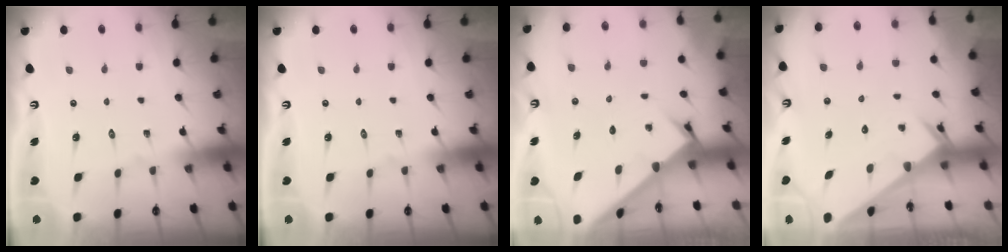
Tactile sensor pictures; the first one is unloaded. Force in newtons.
{"total": 0.0}
{"total": 1.8, "press": 1.8, "slide": 0.2}
{"total": 3.5, "press": 3.4, "slide": 0.4}